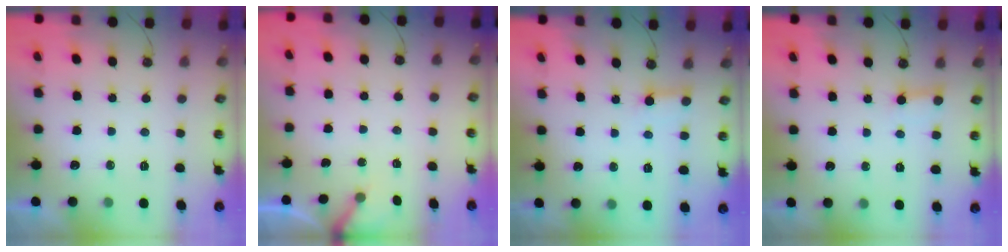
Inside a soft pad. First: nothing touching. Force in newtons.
{"total": 2.3, "press": 2.3, "slide": 0.2}
{"total": 2.6, "press": 2.6, "slide": 0.3}
{"total": 2.2, "press": 2.2, "slide": 0.1}